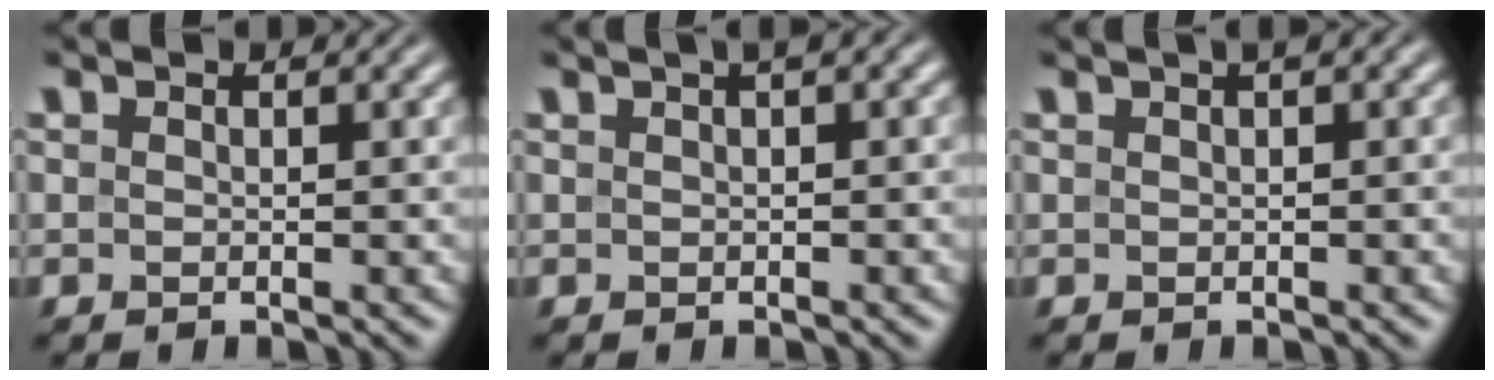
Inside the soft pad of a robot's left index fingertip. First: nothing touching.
{"total": 2.3, "force": [0.8, 0.6, 2.1], "torque": [-0.021, 0.011, 0.006]}
{"total": 1.7, "force": [0.6, 0.3, 1.6], "torque": [-0.019, 0.006, 0.006]}